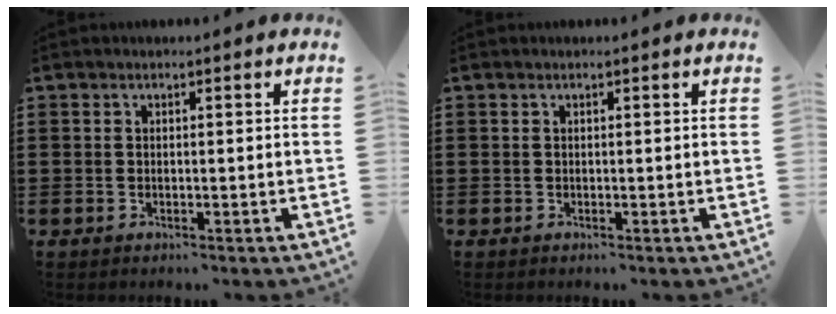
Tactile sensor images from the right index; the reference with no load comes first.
{"total": 0.0}